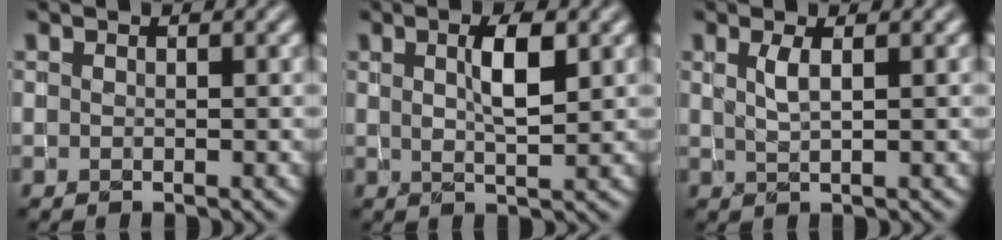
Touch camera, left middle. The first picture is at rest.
{"total": 3.1, "force": [0.9, 0.7, 2.9], "torque": [-0.049, 0.002, 0.015]}
{"total": 1.5, "force": [0.4, 0.4, 1.4], "torque": [-0.027, -0.001, 0.008]}